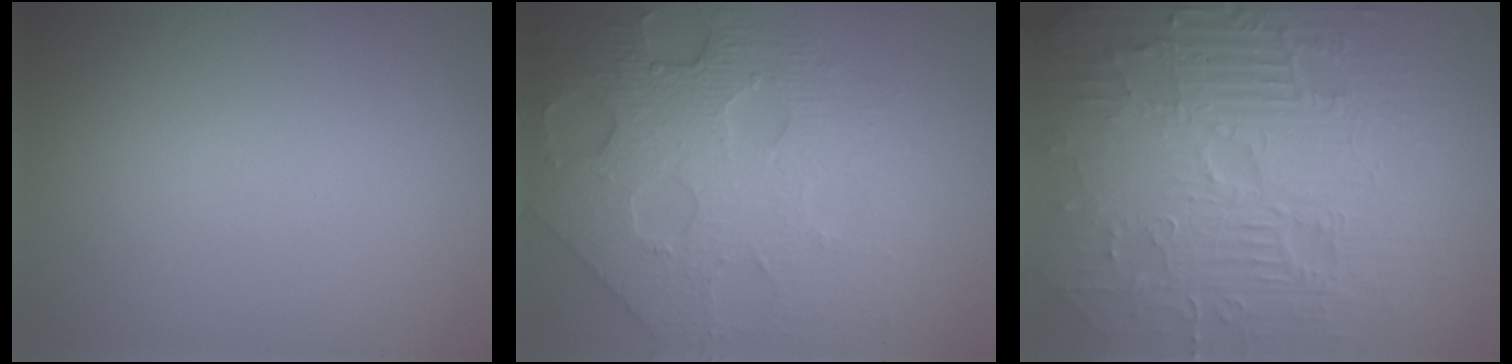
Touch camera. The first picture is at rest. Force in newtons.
{"total": 8.1, "press": 5.7, "slide": 5.8}
{"total": 11.3, "press": 7.4, "slide": 8.6}